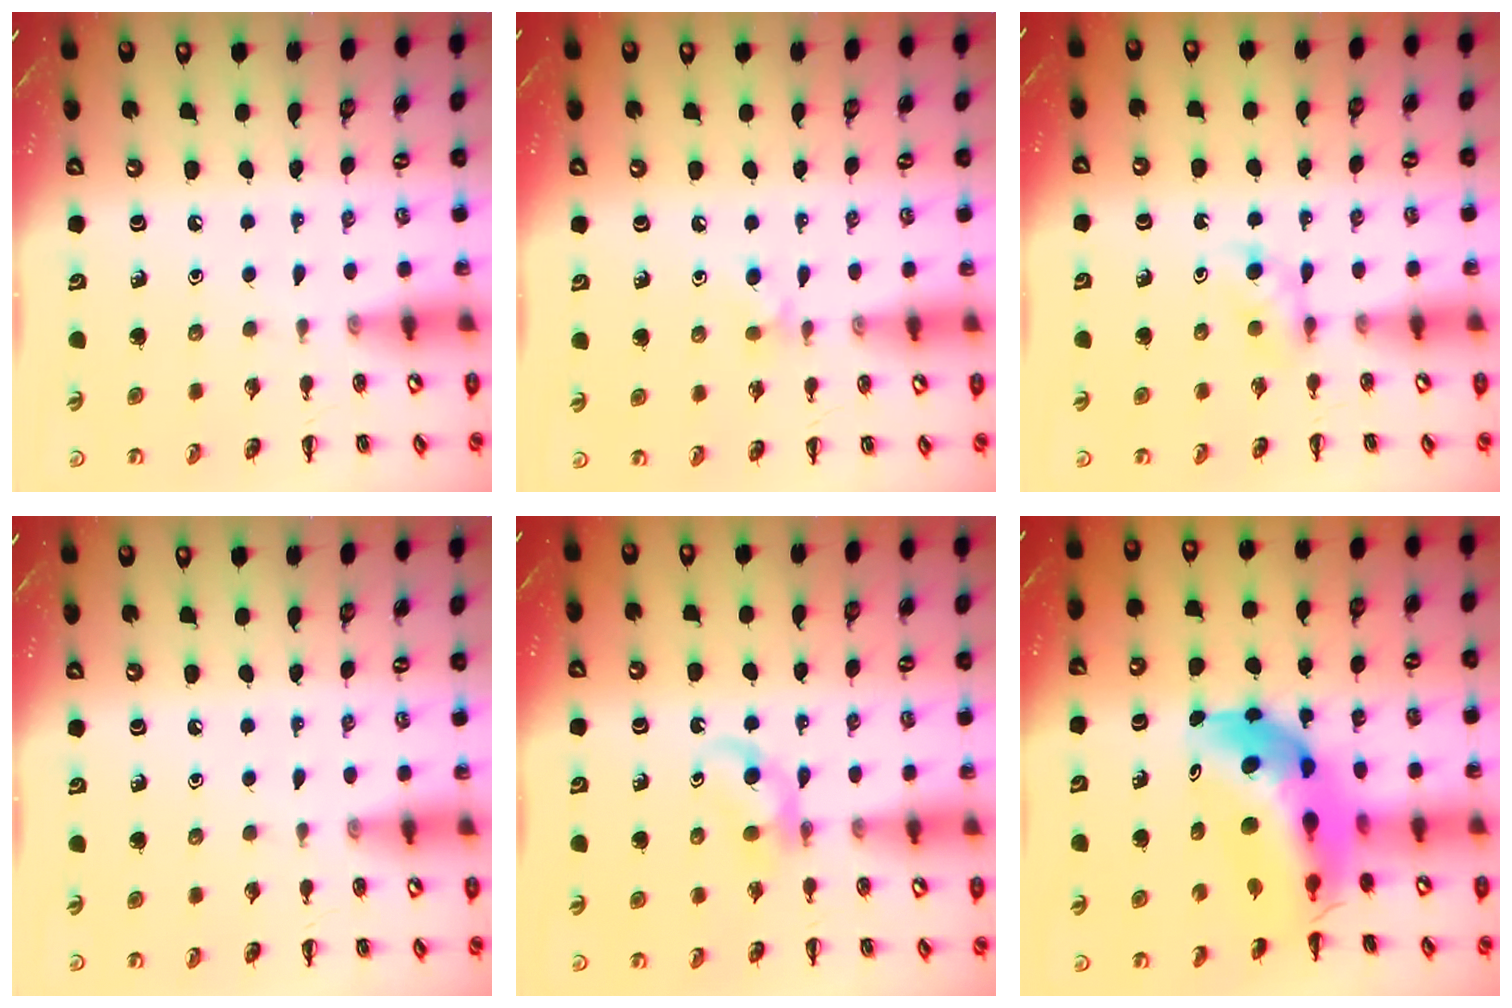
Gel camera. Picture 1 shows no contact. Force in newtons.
{"total": 5.0, "press": 4.6, "slide": 1.8}
{"total": 2.9, "press": 2.6, "slide": 1.2}
{"total": 0.0}
{"total": 3.8, "press": 3.6, "slide": 1.3}
{"total": 11.6, "press": 10.9, "slide": 3.9}